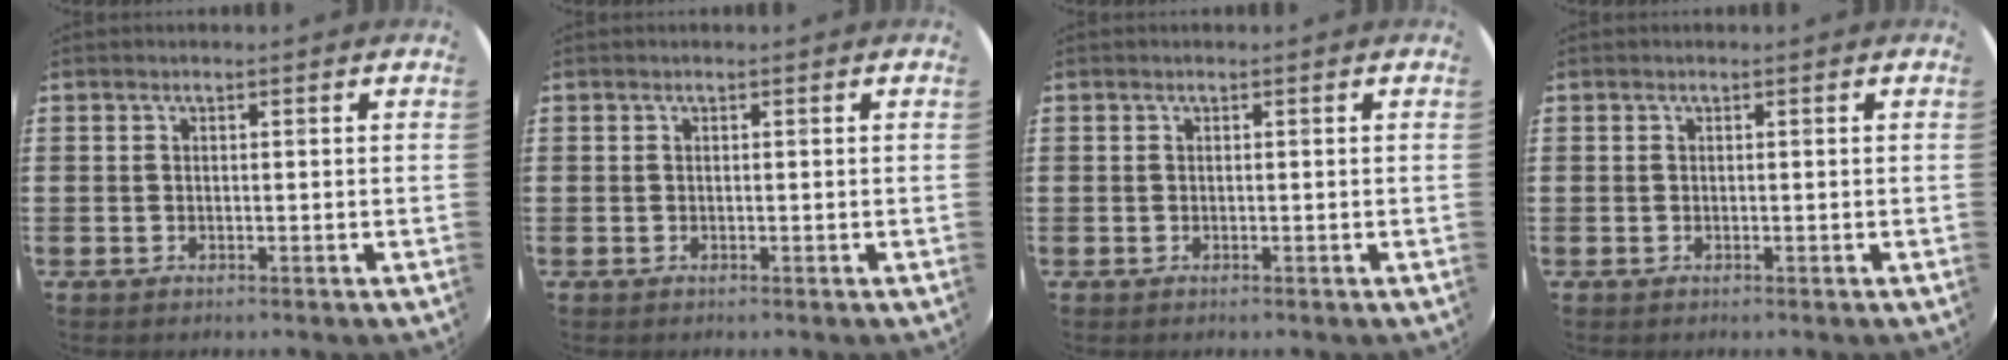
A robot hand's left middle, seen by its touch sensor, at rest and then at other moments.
{"total": 0.0}
{"total": 0.0}
{"total": 0.0}